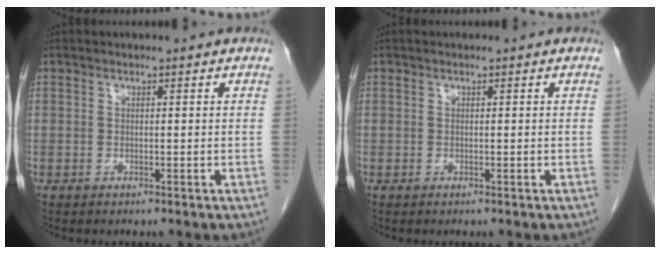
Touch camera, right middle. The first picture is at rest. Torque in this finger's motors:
{"motor_torque": [0.00, 0.00, 0.00, 0.00]}